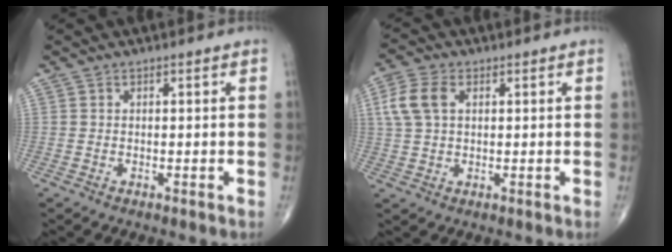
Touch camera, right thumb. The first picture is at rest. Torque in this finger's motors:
{"motor_torque": [-0.60, 0.71, 0.59, 0.18, 0.18]}